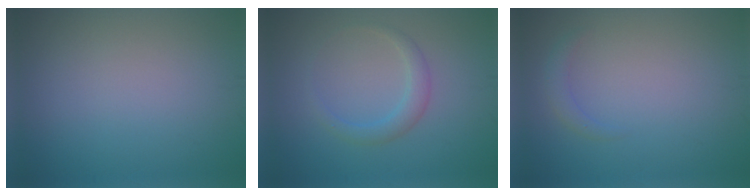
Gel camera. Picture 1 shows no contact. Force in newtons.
{"total": 2.0, "press": 2.0, "slide": 0.0}
{"total": 1.1, "press": 1.1, "slide": 0.0}